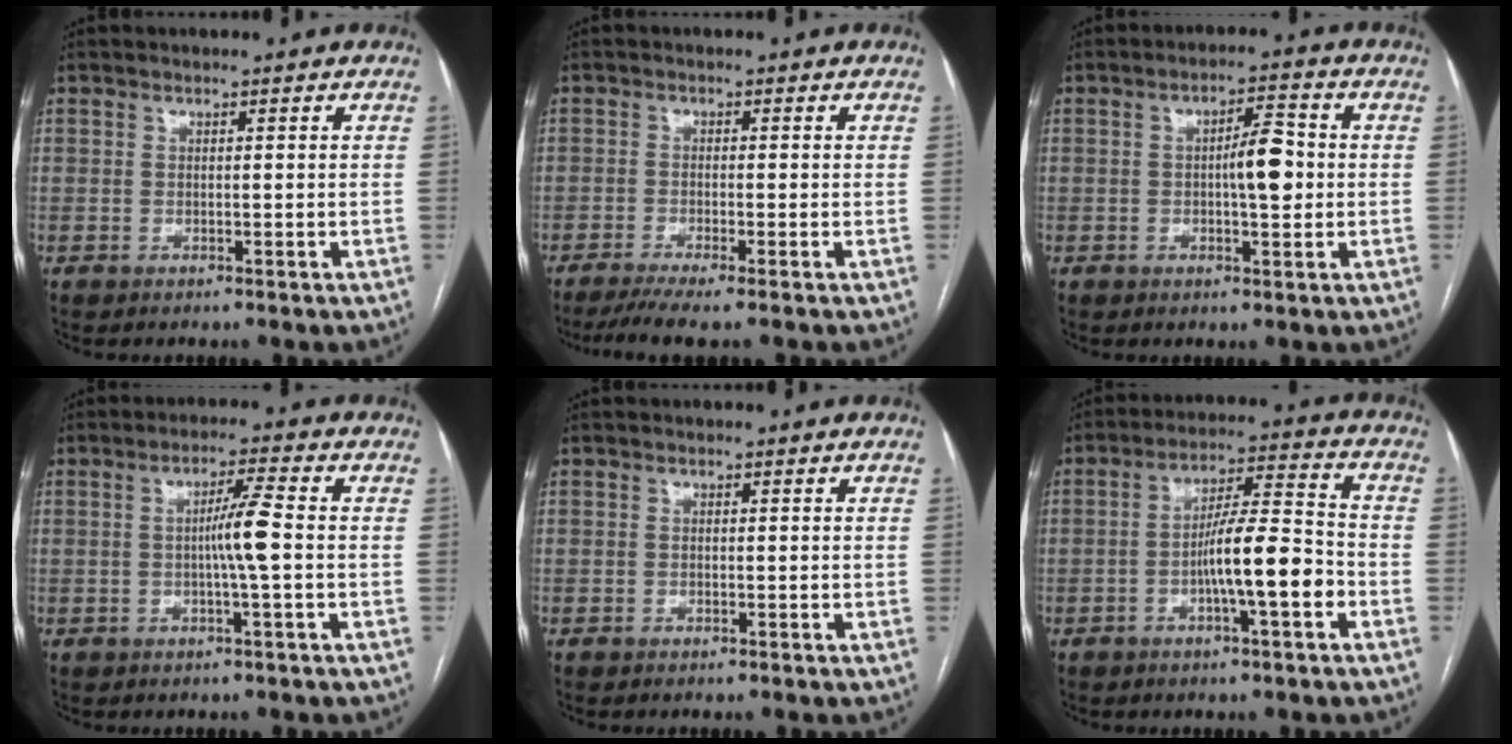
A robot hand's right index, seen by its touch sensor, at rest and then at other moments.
{"total": 4.9, "force": [-3.7, -0.2, 3.3], "torque": [-0.054, -0.010, -0.066]}
{"total": 6.1, "force": [0.0, 1.5, 5.9], "torque": [-0.095, 0.011, -0.001]}
{"total": 5.2, "force": [-0.4, -0.5, 5.1], "torque": [-0.090, 0.005, -0.009]}
{"total": 0.0}
{"total": 10.5, "force": [-3.4, 1.0, 9.9], "torque": [-0.169, 0.012, -0.057]}